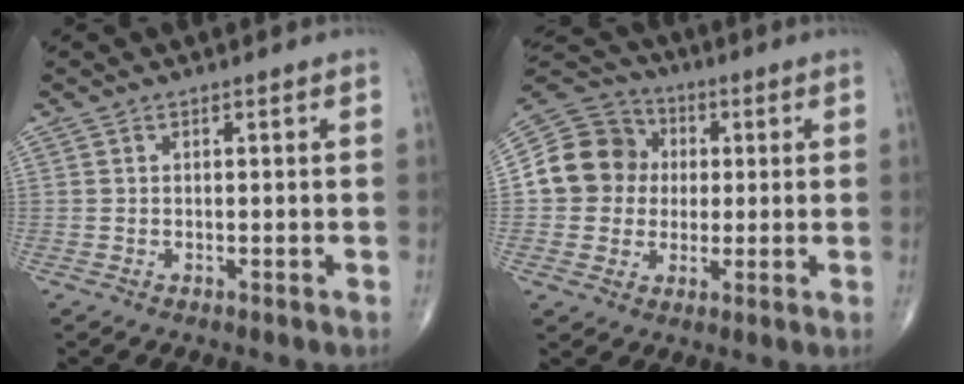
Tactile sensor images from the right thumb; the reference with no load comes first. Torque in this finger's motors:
{"motor_torque": [-0.24, 0.34, 0.22, -0.18, 0.06]}